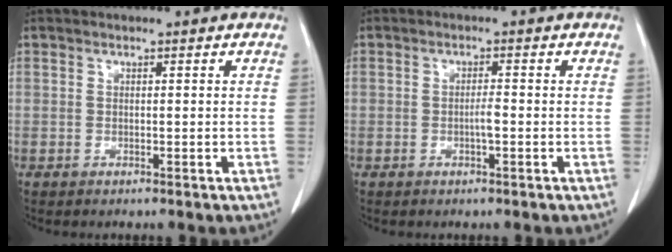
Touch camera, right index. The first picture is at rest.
{"total": 1.6, "force": [-0.5, 0.2, 1.5], "torque": [-0.029, 0.001, -0.009]}